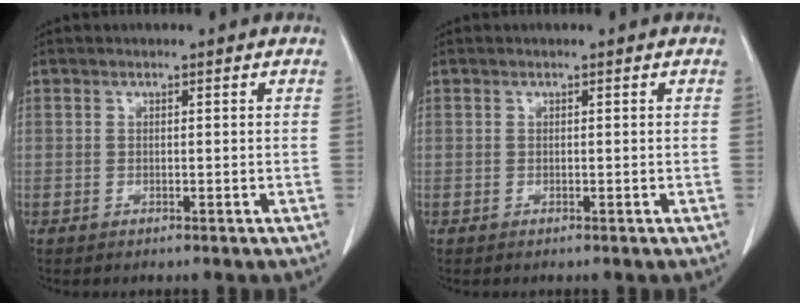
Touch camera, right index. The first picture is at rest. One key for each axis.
{"total": 0.0}